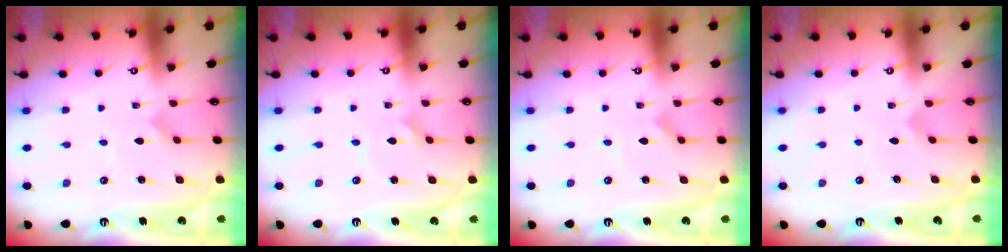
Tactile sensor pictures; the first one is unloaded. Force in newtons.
{"total": 0.7, "press": 0.7, "slide": 0.0}
{"total": 0.0}
{"total": 2.6, "press": 2.6, "slide": 0.1}